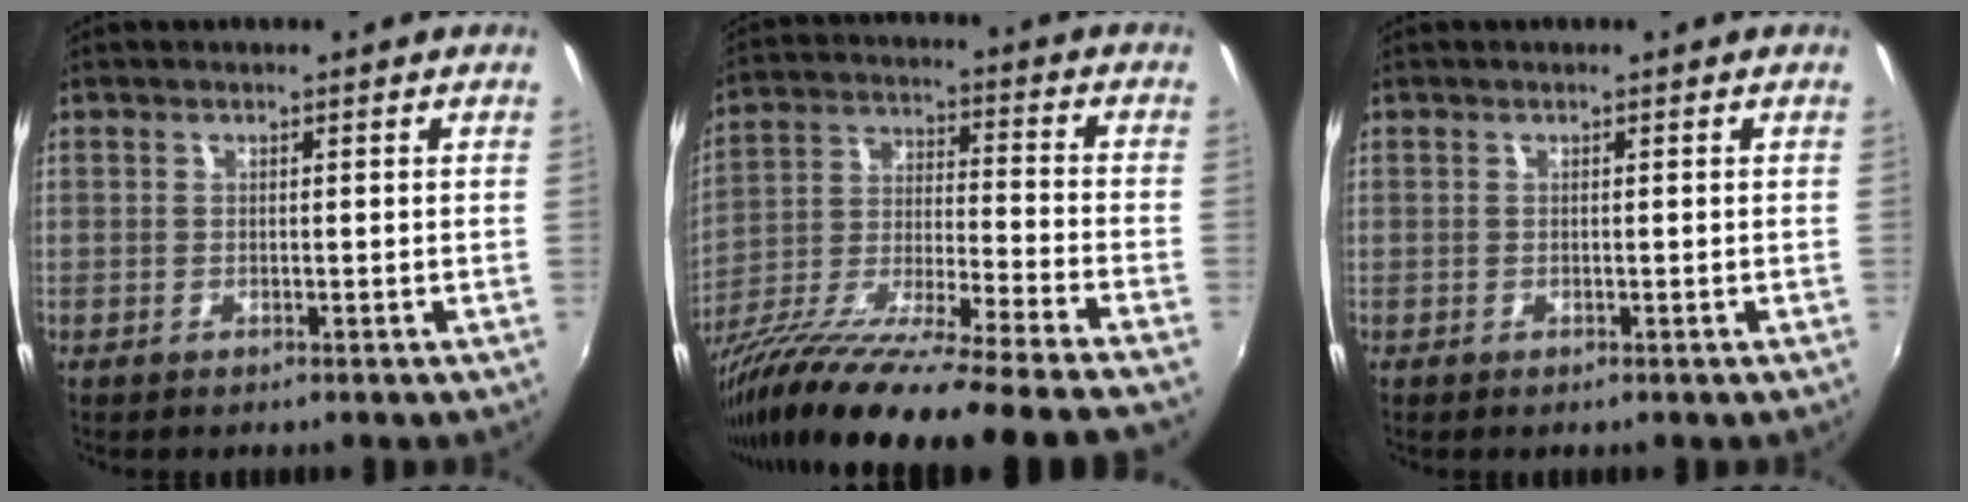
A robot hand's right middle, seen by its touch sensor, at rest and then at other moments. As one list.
[{"total": 25.2, "force": [-21.0, -1.8, 13.8], "torque": [-0.220, -0.065, -0.346]}, {"total": 0.0}]